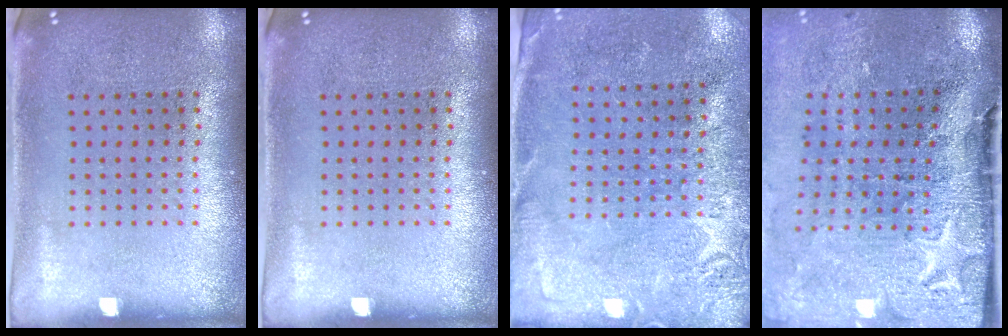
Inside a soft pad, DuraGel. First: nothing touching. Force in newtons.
{"total": 0.0}
{"total": 2.8, "press": 2.6, "slide": 0.9}
{"total": 4.8, "press": 3.8, "slide": 2.9}